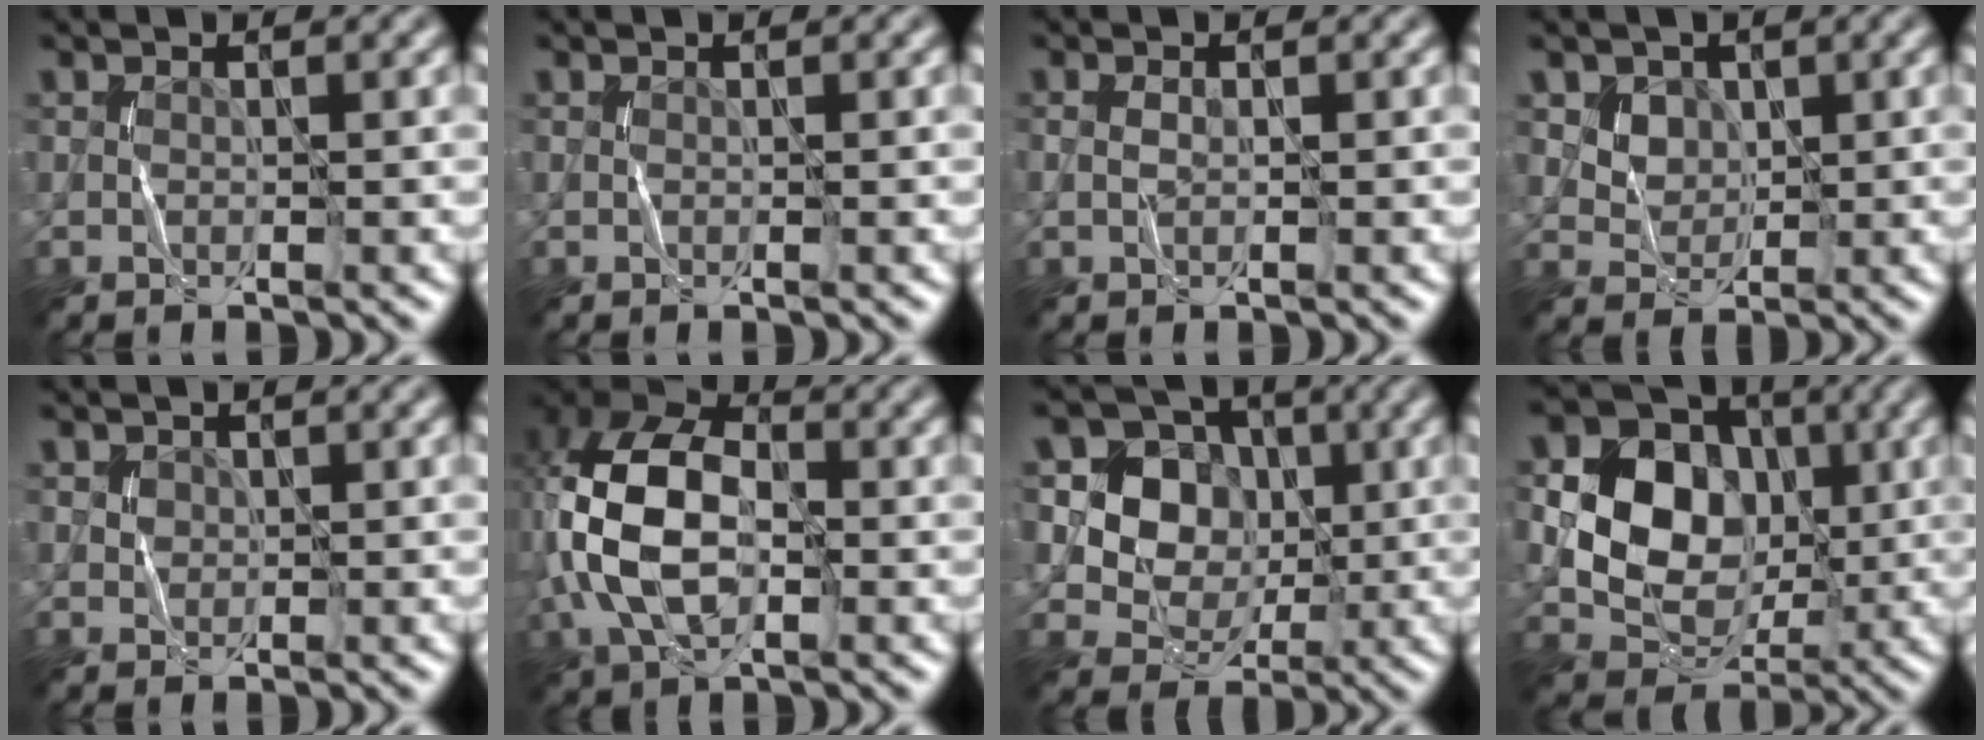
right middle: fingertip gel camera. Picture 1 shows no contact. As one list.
[{"total": 0.0}, {"total": 0.8, "force": [0.0, 0.4, 0.7], "torque": [-0.018, 0.001, 0.000]}, {"total": 4.2, "force": [2.0, 3.2, 1.8], "torque": [-0.049, -0.006, 0.049]}, {"total": 1.2, "force": [0.5, 1.1, 0.4], "torque": [-0.004, -0.004, 0.013]}, {"total": 9.4, "force": [-0.6, 5.6, 7.5], "torque": [-0.166, 0.018, -0.023]}, {"total": 7.2, "force": [1.2, 6.3, 3.1], "torque": [-0.054, 0.011, 0.014]}, {"total": 11.7, "force": [1.6, 9.9, 6.0], "torque": [-0.122, 0.027, 0.021]}]